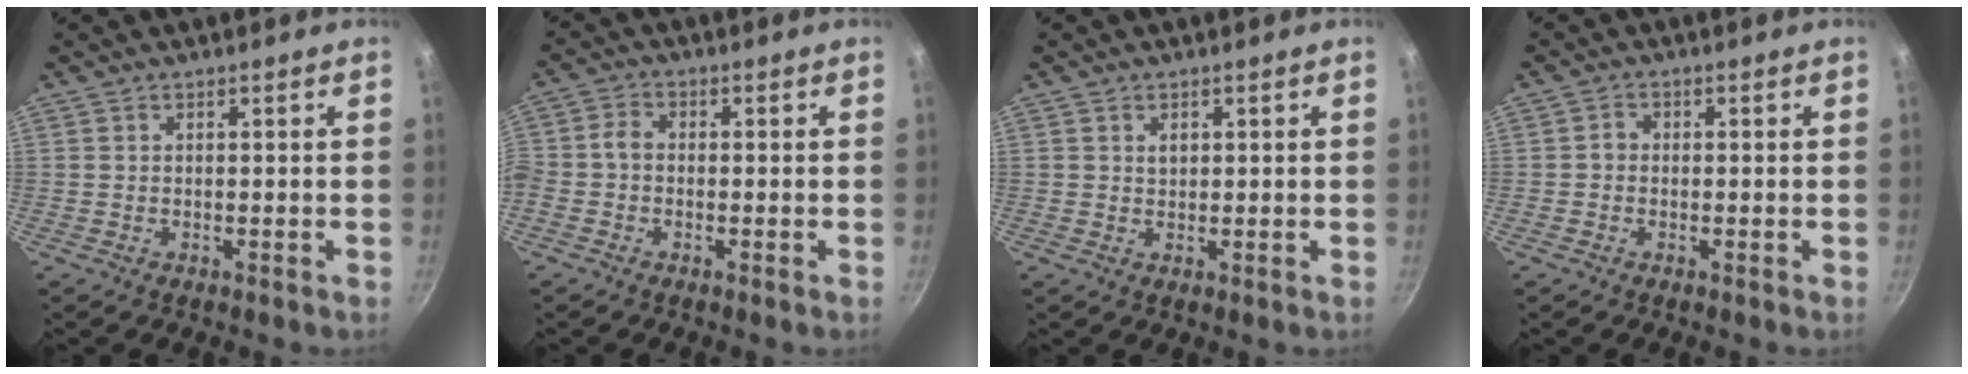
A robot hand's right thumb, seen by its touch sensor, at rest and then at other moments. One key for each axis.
{"total": 3.5, "fx": -1.1, "fy": 2.5, "fz": 2.2, "tx": -0.053, "ty": 0.017, "tz": -0.036}
{"total": 1.6, "fx": 0.6, "fy": 1.2, "fz": 0.8, "tx": -0.008, "ty": -0.001, "tz": 0.009}
{"total": 1.6, "fx": -0.3, "fy": 1.4, "fz": 0.7, "tx": -0.007, "ty": 0.008, "tz": -0.008}